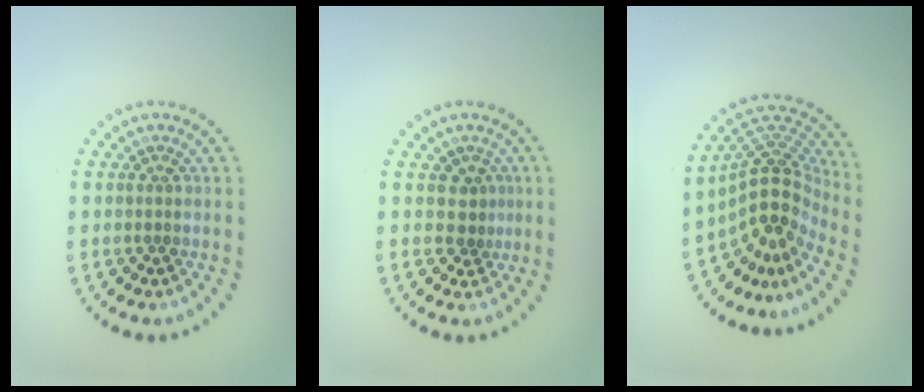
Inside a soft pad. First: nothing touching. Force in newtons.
{"total": 1.5, "press": 1.0, "slide": 1.1}
{"total": 5.2, "press": 3.7, "slide": 3.7}